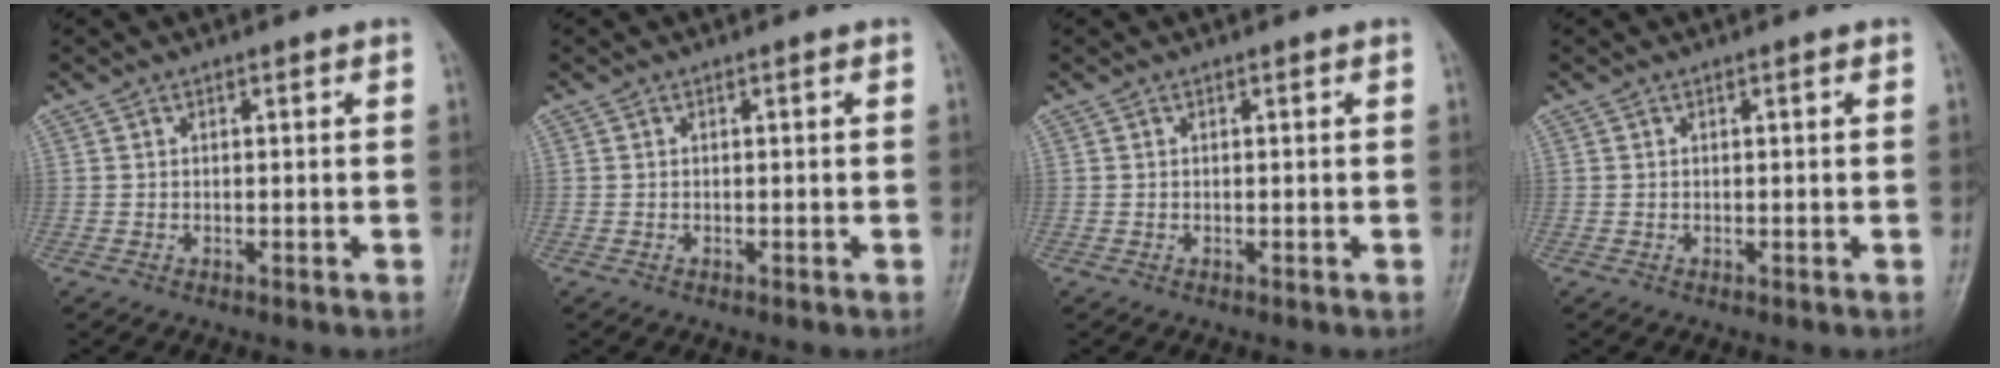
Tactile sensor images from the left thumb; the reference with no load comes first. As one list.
[{"total": 0.0}, {"total": 0.0}, {"total": 0.0}]